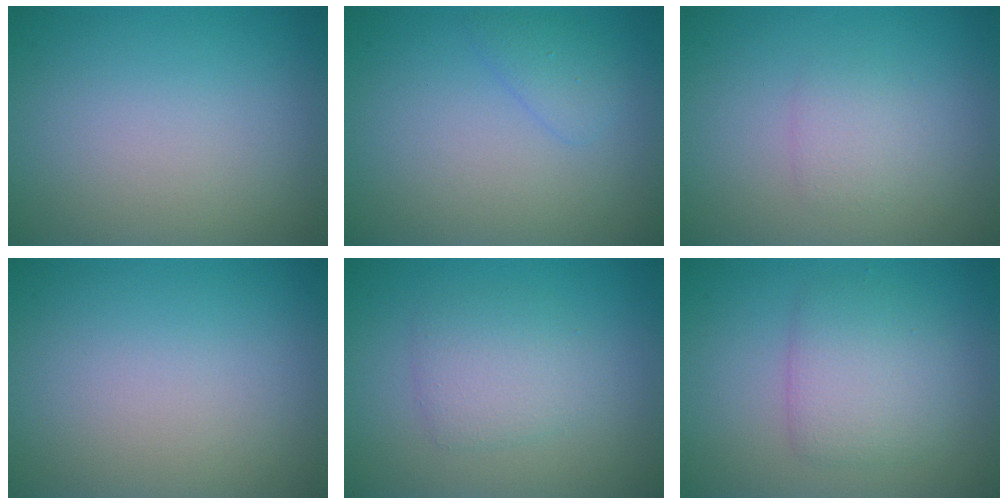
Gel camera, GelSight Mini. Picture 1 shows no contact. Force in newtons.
{"total": 1.4, "press": 1.4, "slide": 0.2}
{"total": 1.4, "press": 1.4, "slide": 0.0}
{"total": 0.0}
{"total": 2.7, "press": 2.7, "slide": 0.1}
{"total": 3.5, "press": 3.5, "slide": 0.2}